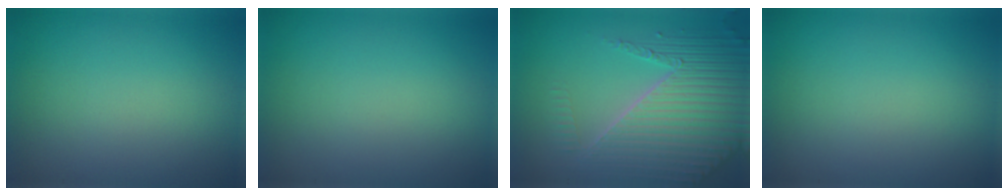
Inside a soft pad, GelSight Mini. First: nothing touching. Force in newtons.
{"total": 0.0}
{"total": 7.0, "press": 5.4, "slide": 4.4}
{"total": 0.0}